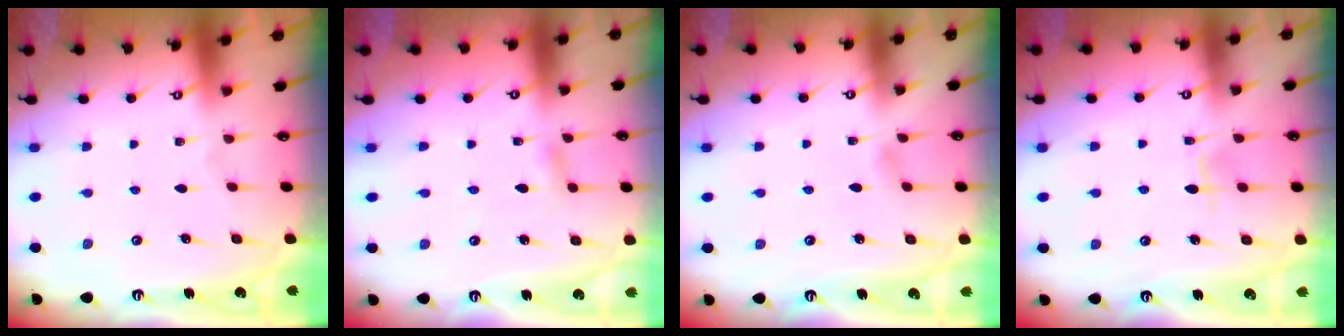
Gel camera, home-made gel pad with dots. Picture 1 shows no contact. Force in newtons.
{"total": 4.7, "press": 4.7, "slide": 0.4}
{"total": 3.6, "press": 3.6, "slide": 0.3}
{"total": 5.2, "press": 5.1, "slide": 0.8}